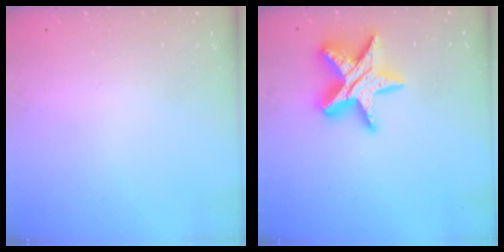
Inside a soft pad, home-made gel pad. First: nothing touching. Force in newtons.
{"total": 18.1, "press": 18.0, "slide": 1.8}